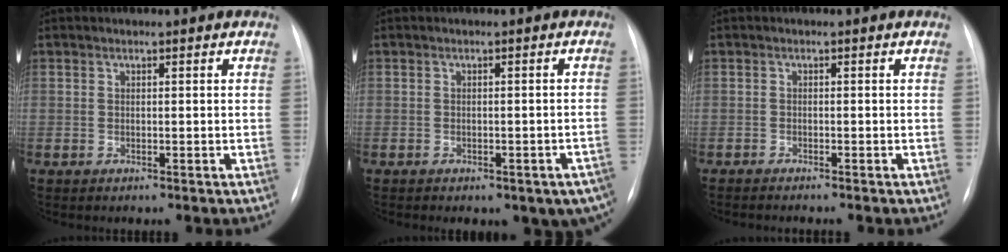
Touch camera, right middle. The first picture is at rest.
{"total": 9.8, "force": [-6.6, 4.3, 5.8], "torque": [-0.065, 0.007, -0.075]}
{"total": 2.9, "force": [-2.5, 0.0, 1.4], "torque": [-0.023, -0.007, -0.031]}